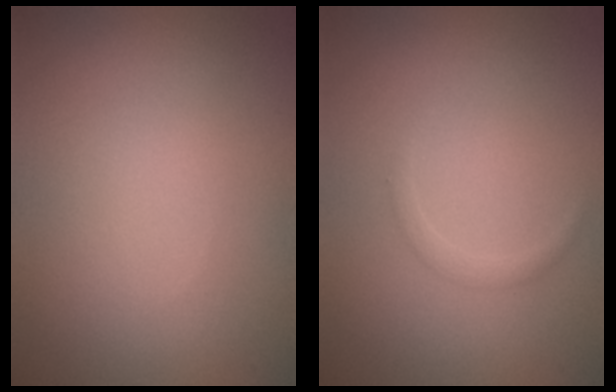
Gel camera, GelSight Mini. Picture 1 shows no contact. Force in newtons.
{"total": 0.9, "press": 0.9, "slide": 0.1}